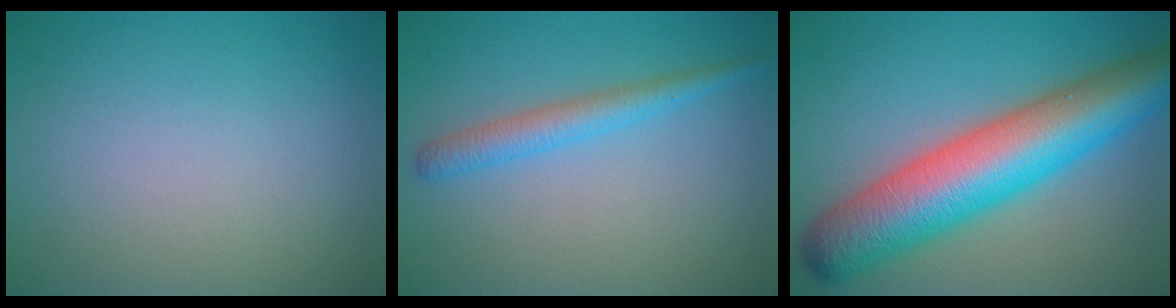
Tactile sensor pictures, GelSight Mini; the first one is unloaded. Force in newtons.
{"total": 2.6, "press": 2.6, "slide": 0.1}
{"total": 11.9, "press": 11.9, "slide": 0.2}